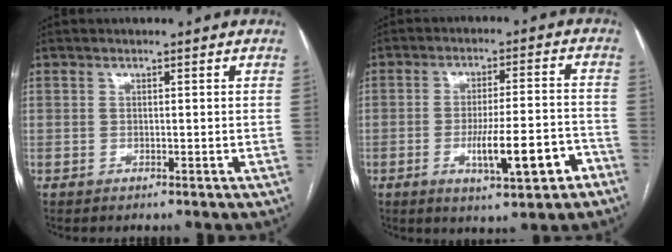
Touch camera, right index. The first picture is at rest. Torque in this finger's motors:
{"motor_torque": [0.49, -0.28, 0.51, 0.10]}